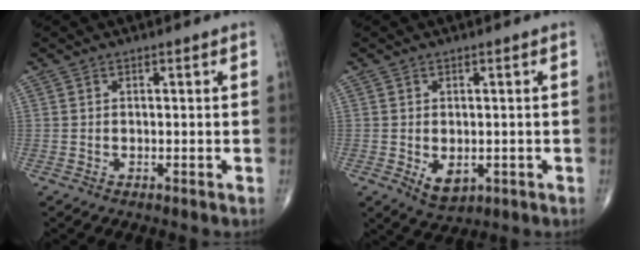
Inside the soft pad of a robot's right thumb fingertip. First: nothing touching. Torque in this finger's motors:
{"motor_torque": [-0.17, 0.29, 0.20, 0.15, 0.07]}